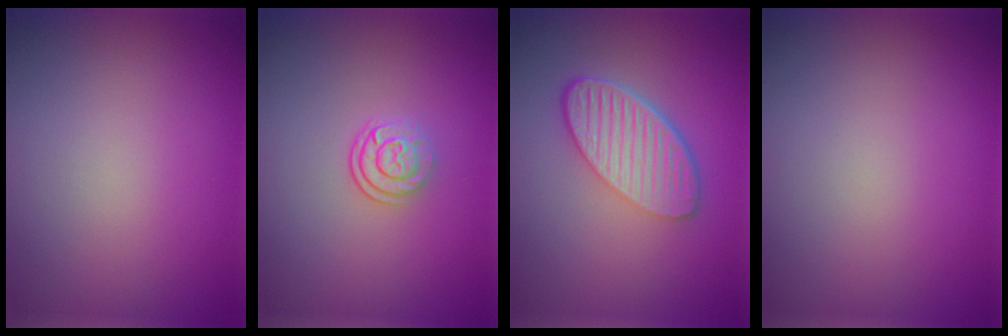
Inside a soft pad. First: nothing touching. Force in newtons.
{"total": 2.5, "press": 1.8, "slide": 1.8}
{"total": 5.8, "press": 4.3, "slide": 4.0}
{"total": 0.0}